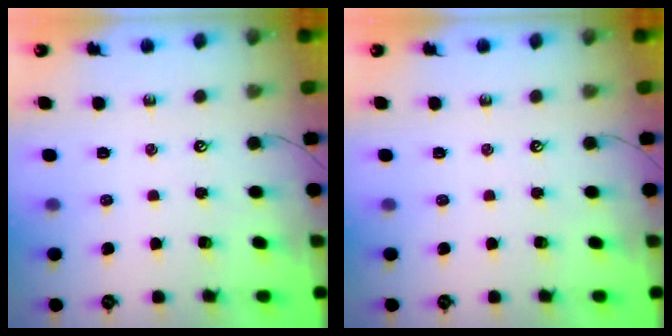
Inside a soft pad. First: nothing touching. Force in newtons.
{"total": 0.0}